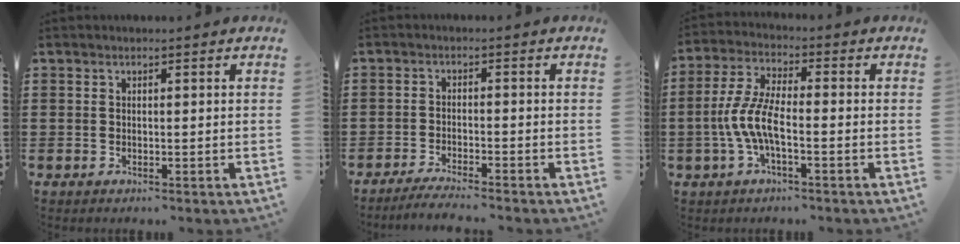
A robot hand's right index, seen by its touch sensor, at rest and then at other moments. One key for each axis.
{"total": 2.8, "fx": -2.7, "fy": -0.2, "fz": 0.7, "tx": -0.013, "ty": -0.001, "tz": -0.053}
{"total": 7.2, "fx": -2.3, "fy": 2.5, "fz": 6.4, "tx": -0.158, "ty": -0.013, "tz": -0.050}